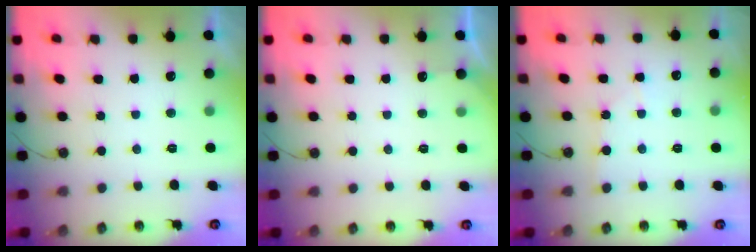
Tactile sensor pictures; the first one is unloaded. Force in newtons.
{"total": 2.3, "press": 2.3, "slide": 0.3}
{"total": 2.6, "press": 2.6, "slide": 0.3}